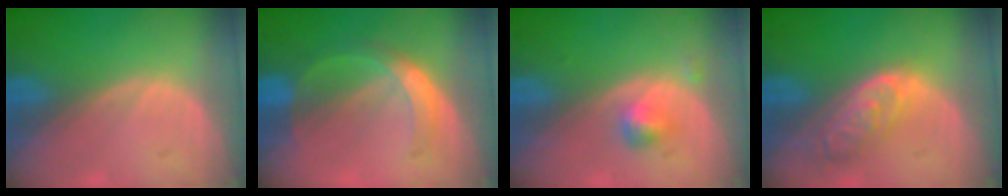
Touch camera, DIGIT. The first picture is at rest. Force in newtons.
{"total": 5.9, "press": 5.1, "slide": 2.9}
{"total": 2.4, "press": 2.4, "slide": 0.2}
{"total": 6.4, "press": 5.8, "slide": 2.7}